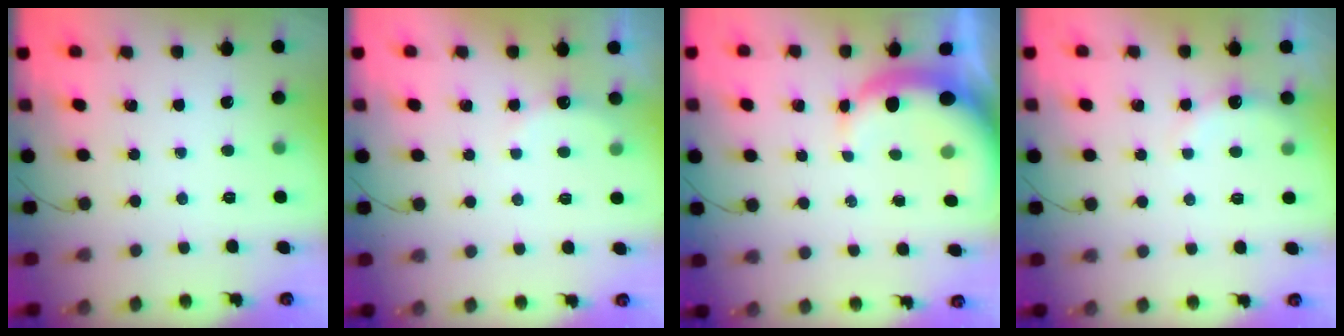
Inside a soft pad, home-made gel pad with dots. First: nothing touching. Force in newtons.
{"total": 6.0, "press": 5.9, "slide": 1.1}
{"total": 7.3, "press": 7.2, "slide": 1.2}
{"total": 4.9, "press": 4.8, "slide": 1.2}